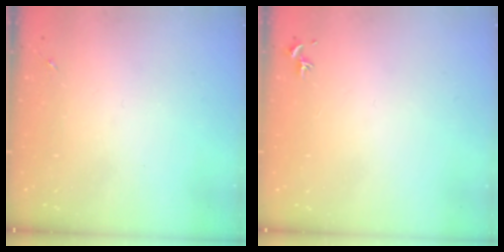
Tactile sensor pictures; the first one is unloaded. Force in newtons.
{"total": 0.8, "press": 0.7, "slide": 0.3}